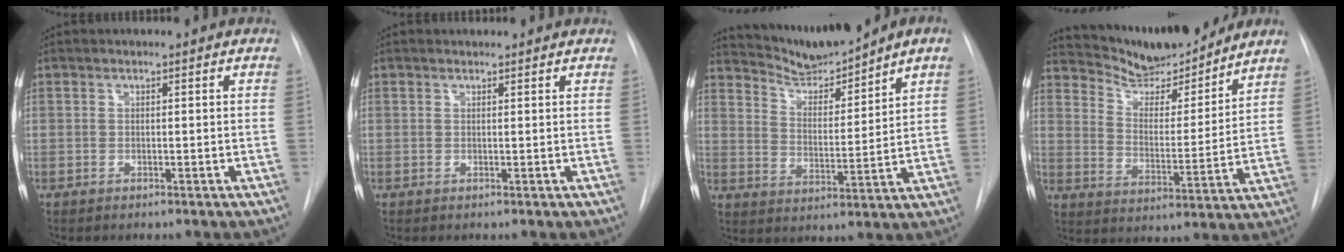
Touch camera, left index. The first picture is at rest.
{"total": 1.4, "force": [1.4, 0.2, 0.0], "torque": [-0.009, 0.010, 0.017]}
{"total": 9.0, "force": [8.6, -0.4, 2.8], "torque": [-0.052, -0.008, 0.160]}
{"total": 14.8, "force": [13.8, 2.0, 4.9], "torque": [-0.082, -0.018, 0.222]}